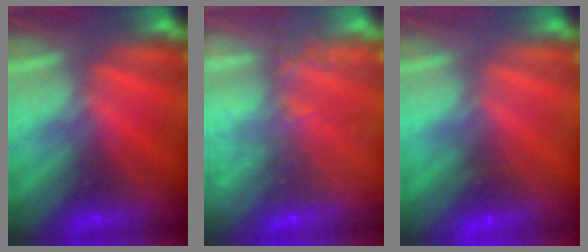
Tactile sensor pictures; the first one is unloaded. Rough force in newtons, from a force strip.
{"total": 9.6}
{"total": 2.4}